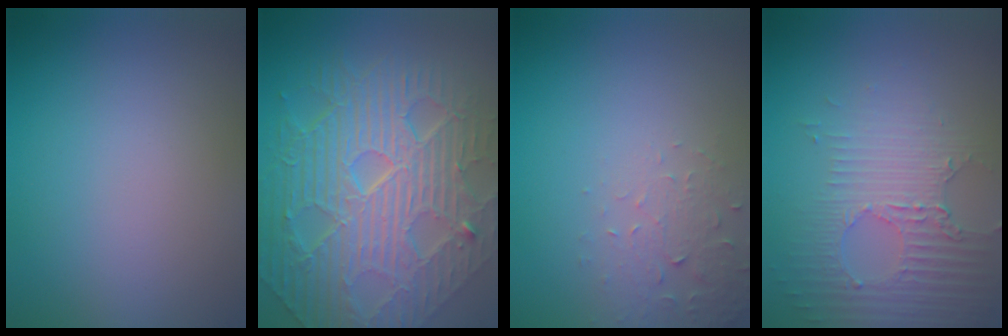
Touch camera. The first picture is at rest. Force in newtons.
{"total": 11.6, "press": 7.6, "slide": 8.8}
{"total": 2.2, "press": 2.2, "slide": 0.4}
{"total": 3.7, "press": 3.3, "slide": 1.7}